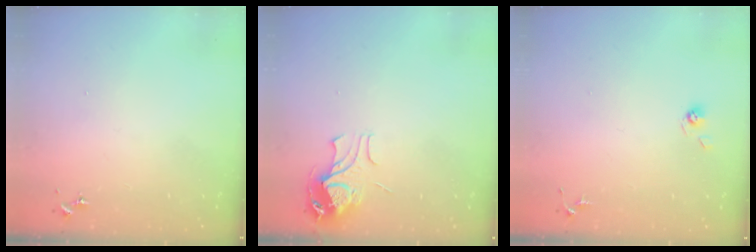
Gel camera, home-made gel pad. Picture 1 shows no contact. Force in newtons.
{"total": 9.5, "press": 9.5, "slide": 1.1}
{"total": 3.9, "press": 3.5, "slide": 1.7}